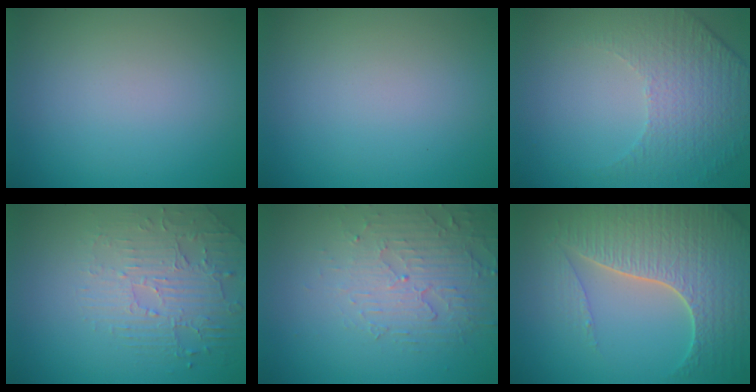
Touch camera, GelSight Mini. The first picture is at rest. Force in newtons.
{"total": 0.0}
{"total": 5.0, "press": 3.3, "slide": 3.8}
{"total": 2.6, "press": 2.1, "slide": 1.5}
{"total": 4.9, "press": 3.4, "slide": 3.6}
{"total": 7.3, "press": 5.3, "slide": 5.0}